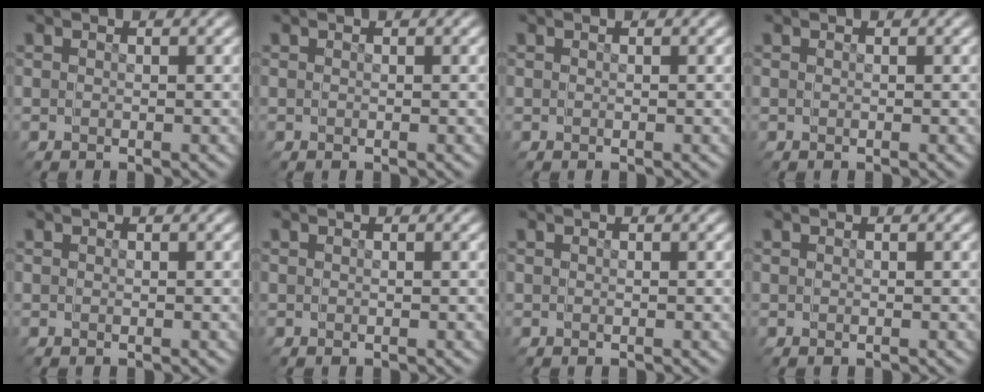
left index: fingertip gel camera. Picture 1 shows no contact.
{"total": 0.0}
{"total": 0.0}
{"total": 0.0}
{"total": 0.0}
{"total": 0.0}
{"total": 0.0}
{"total": 0.0}